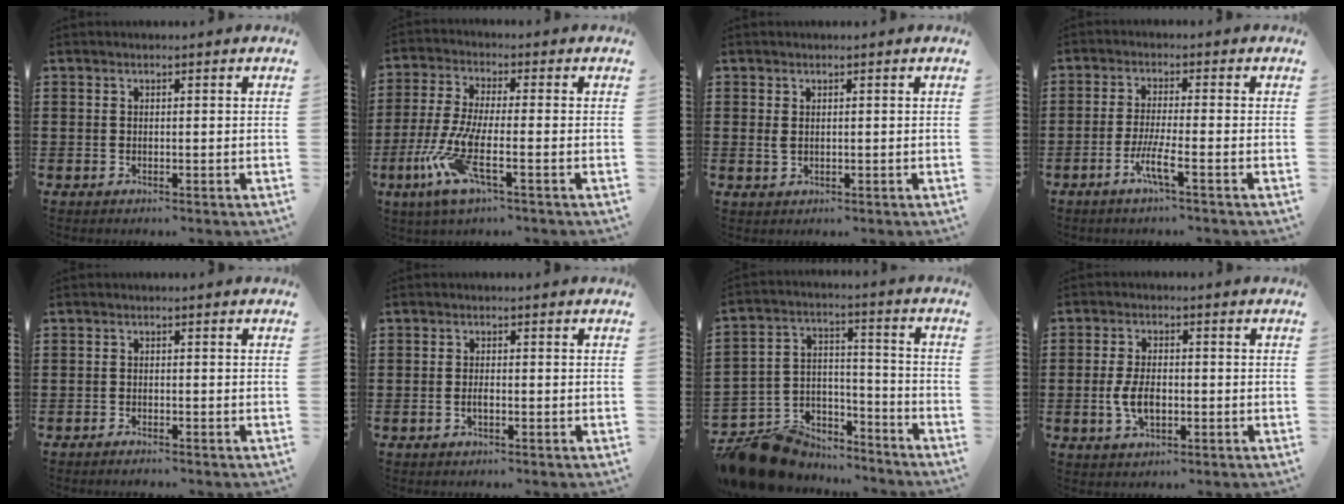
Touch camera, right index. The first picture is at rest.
{"total": 8.5, "force": [-3.9, 1.7, 7.4], "torque": [-0.188, -0.019, -0.080]}
{"total": 1.1, "force": [0.4, 0.6, 0.8], "torque": [-0.019, 0.003, 0.008]}
{"total": 4.8, "force": [-2.5, 0.0, 4.1], "torque": [-0.090, -0.014, -0.051]}
{"total": 1.0, "force": [-0.9, -0.2, 0.2], "torque": [-0.007, -0.004, -0.018]}
{"total": 1.2, "force": [-0.5, 0.3, 1.1], "torque": [-0.024, -0.006, -0.006]}
{"total": 10.8, "force": [-9.8, 4.2, 1.8], "torque": [-0.051, 0.030, -0.186]}
{"total": 5.1, "force": [-0.9, 2.6, 4.3], "torque": [-0.099, -0.004, -0.020]}